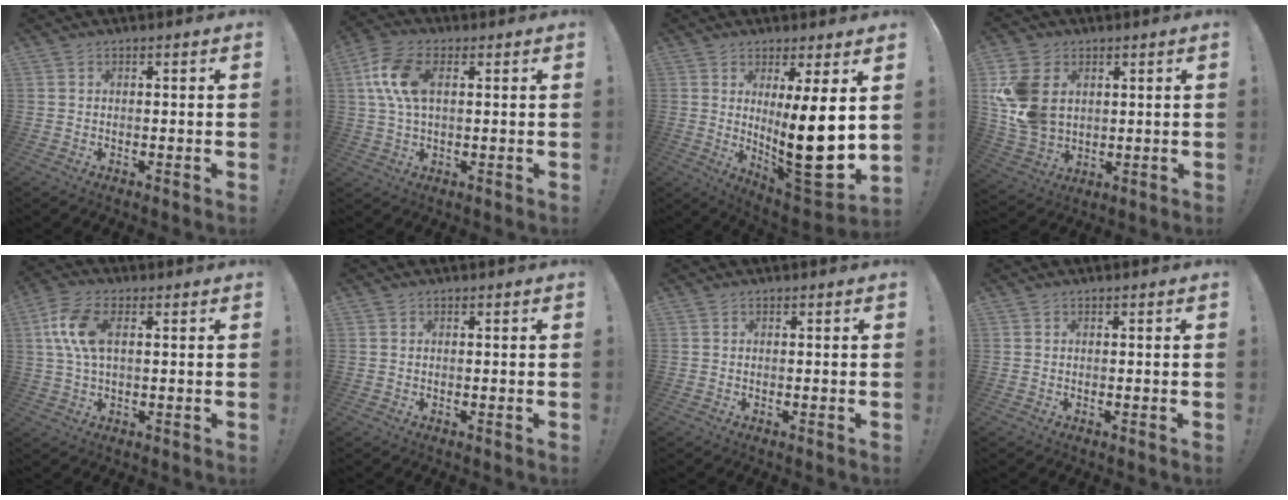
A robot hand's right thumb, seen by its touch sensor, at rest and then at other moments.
{"total": 11.1, "force": [3.0, 6.2, 8.7], "torque": [-0.181, 0.003, 0.056]}
{"total": 16.7, "force": [1.9, 3.0, 16.3], "torque": [-0.246, -0.047, 0.034]}
{"total": 15.2, "force": [3.3, 11.6, 9.2], "torque": [-0.193, -0.007, 0.070]}
{"total": 10.3, "force": [2.5, 5.1, 8.6], "torque": [-0.178, -0.002, 0.044]}
{"total": 0.0}
{"total": 0.0}
{"total": 0.0}